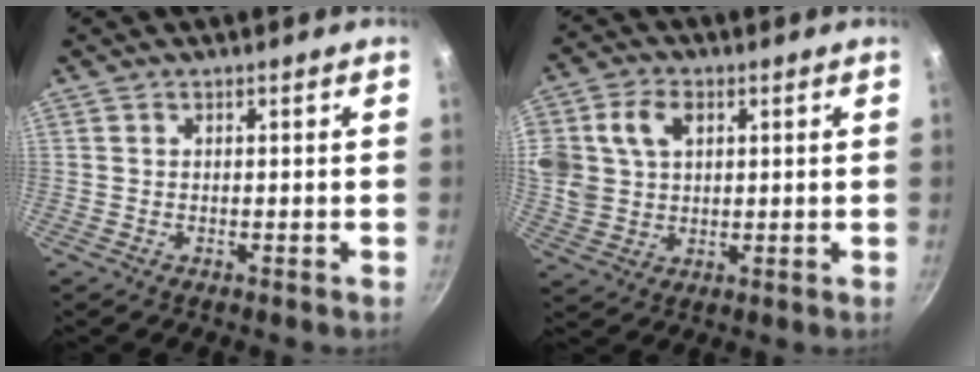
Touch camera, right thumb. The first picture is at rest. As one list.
[{"total": 14.4, "force": [4.1, 11.1, 8.3], "torque": [-0.183, 0.016, 0.079]}]